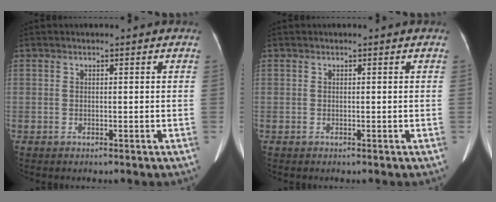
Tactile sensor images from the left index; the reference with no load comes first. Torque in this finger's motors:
{"motor_torque": [0.06, 0.06, 0.01, 0.00]}